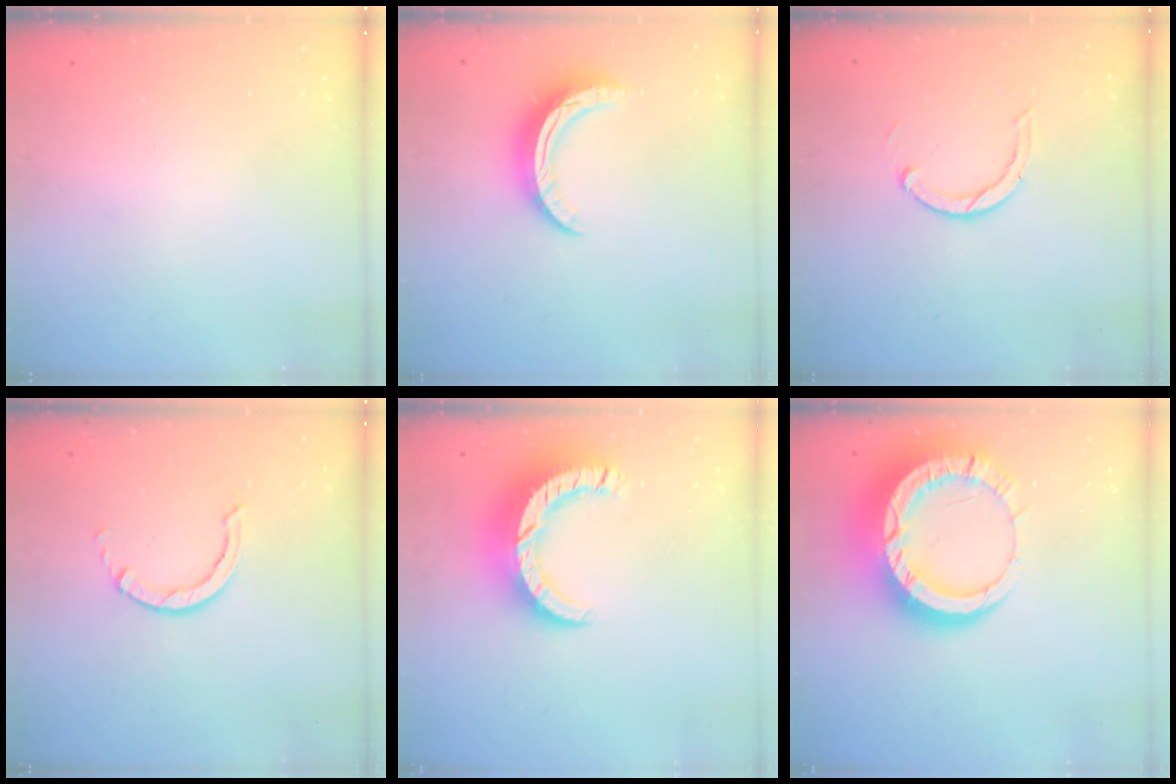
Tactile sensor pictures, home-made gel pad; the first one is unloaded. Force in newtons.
{"total": 9.9, "press": 9.9, "slide": 0.2}
{"total": 2.9, "press": 2.9, "slide": 0.4}
{"total": 3.2, "press": 3.2, "slide": 0.4}
{"total": 12.0, "press": 12.0, "slide": 1.2}
{"total": 18.7, "press": 18.6, "slide": 1.9}